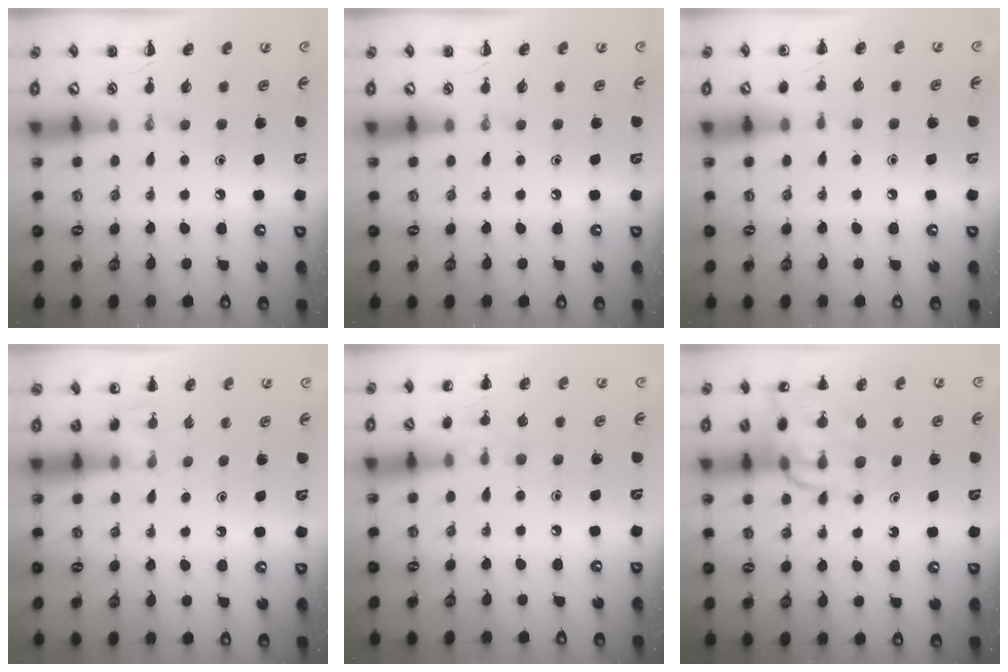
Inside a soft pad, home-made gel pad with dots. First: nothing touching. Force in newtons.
{"total": 0.0}
{"total": 5.4, "press": 5.2, "slide": 1.5}
{"total": 4.2, "press": 4.1, "slide": 1.1}
{"total": 7.4, "press": 7.1, "slide": 2.2}
{"total": 14.5, "press": 14.1, "slide": 3.4}